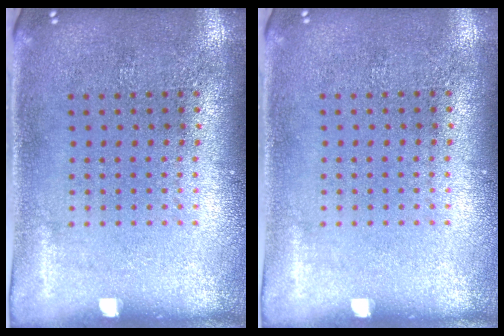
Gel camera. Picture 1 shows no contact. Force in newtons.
{"total": 0.0}